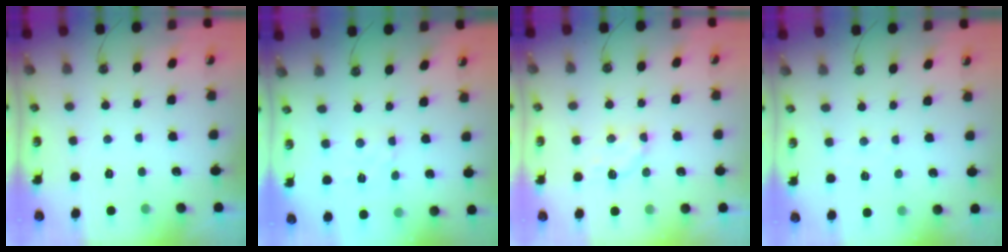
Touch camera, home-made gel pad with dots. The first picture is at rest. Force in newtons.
{"total": 2.6, "press": 2.6, "slide": 0.6}
{"total": 6.5, "press": 6.4, "slide": 1.0}
{"total": 4.0, "press": 4.0, "slide": 0.5}